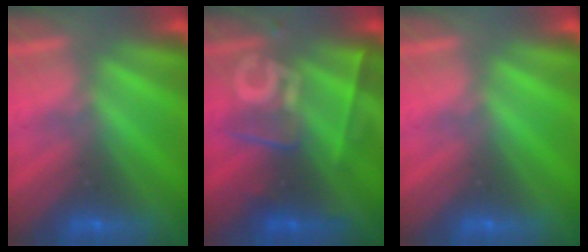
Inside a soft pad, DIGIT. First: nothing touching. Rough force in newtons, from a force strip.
{"total": 2.5}
{"total": 0.0}